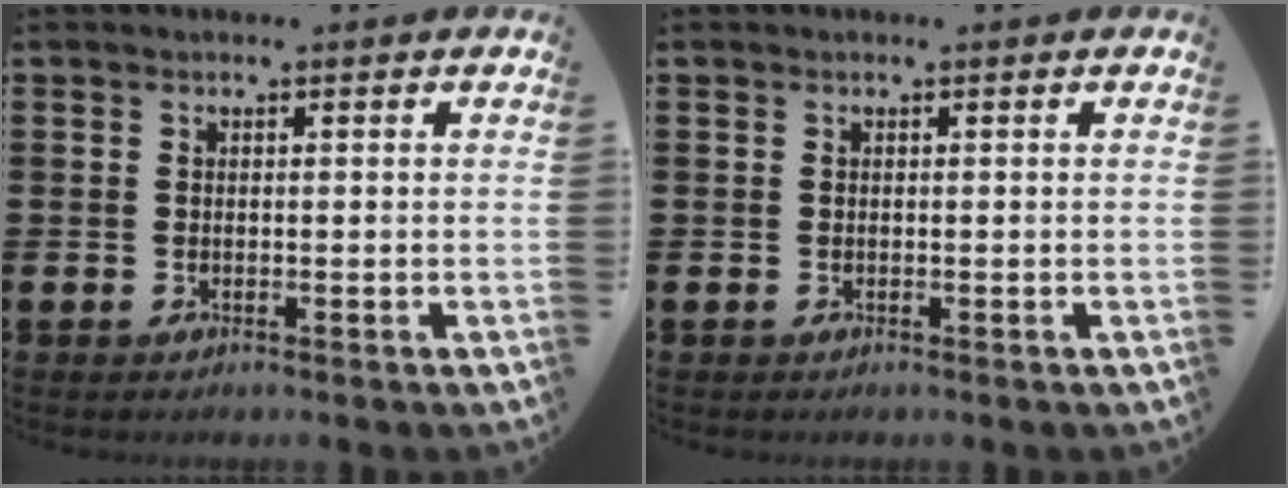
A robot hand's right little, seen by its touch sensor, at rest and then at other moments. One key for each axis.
{"total": 0.0}